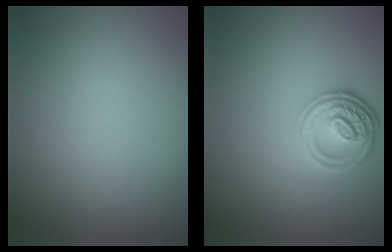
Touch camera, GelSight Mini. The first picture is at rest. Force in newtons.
{"total": 3.9, "press": 3.1, "slide": 2.4}